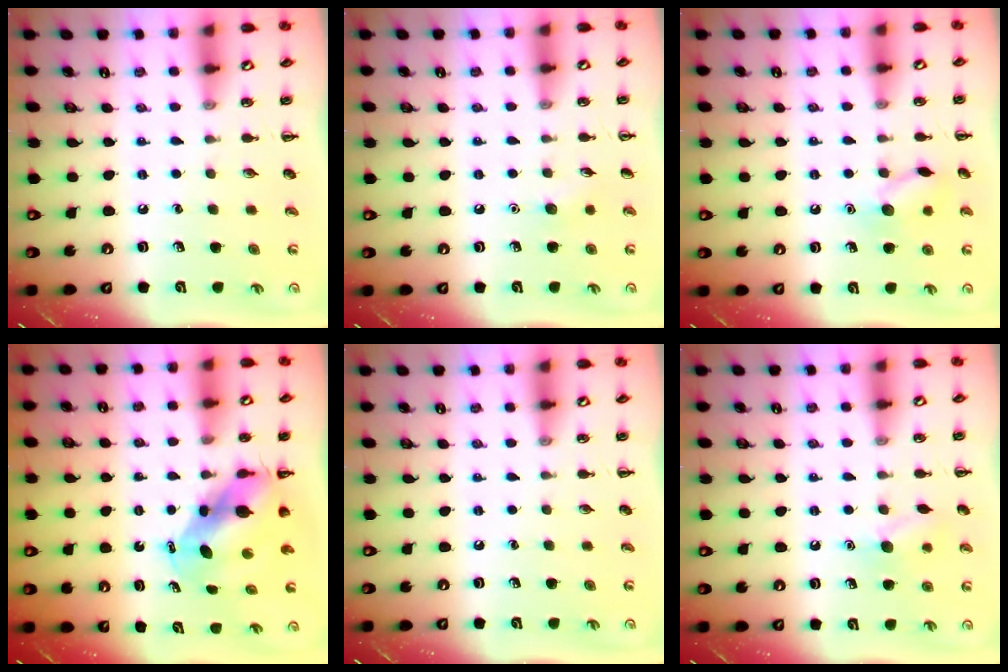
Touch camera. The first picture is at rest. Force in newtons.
{"total": 4.7, "press": 4.5, "slide": 1.2}
{"total": 9.9, "press": 9.9, "slide": 0.8}
{"total": 6.2, "press": 6.1, "slide": 1.1}
{"total": 0.0}
{"total": 8.3, "press": 8.2, "slide": 1.1}